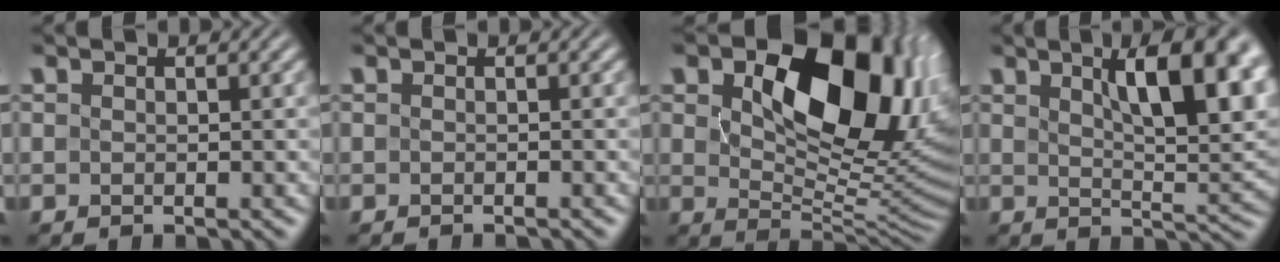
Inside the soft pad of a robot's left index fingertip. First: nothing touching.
{"total": 1.0, "force": [-0.9, 0.2, 0.5], "torque": [0.003, 0.001, -0.015]}
{"total": 13.8, "force": [4.6, 7.4, 10.7], "torque": [-0.152, -0.005, 0.081]}
{"total": 10.3, "force": [3.8, 3.5, 8.9], "torque": [-0.121, 0.005, 0.061]}